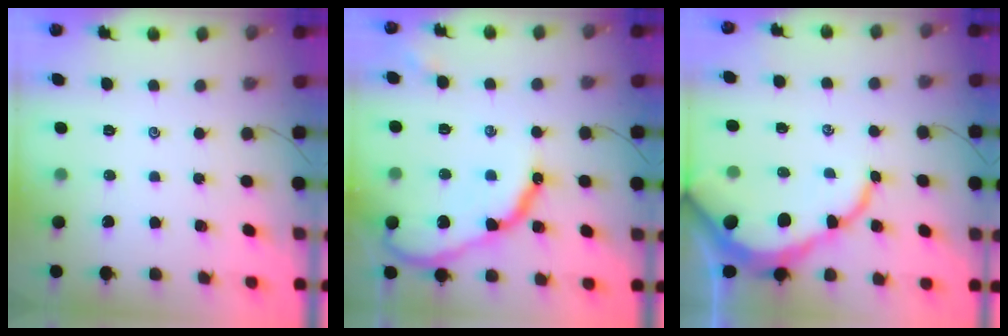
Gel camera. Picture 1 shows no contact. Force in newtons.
{"total": 15.8, "press": 15.7, "slide": 1.3}
{"total": 10.4, "press": 10.4, "slide": 1.1}